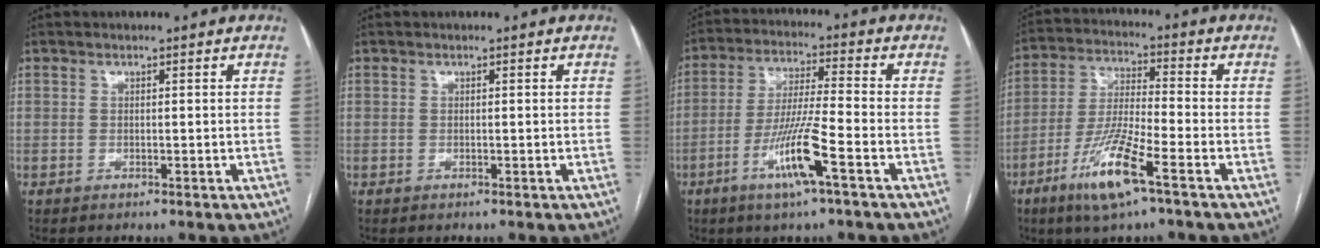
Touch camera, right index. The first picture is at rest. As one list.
[{"total": 0.0}, {"total": 10.3, "force": [-4.7, -0.2, 9.2], "torque": [-0.179, -0.010, -0.092]}, {"total": 11.2, "force": [-6.1, 1.4, 9.3], "torque": [-0.192, -0.015, -0.116]}]